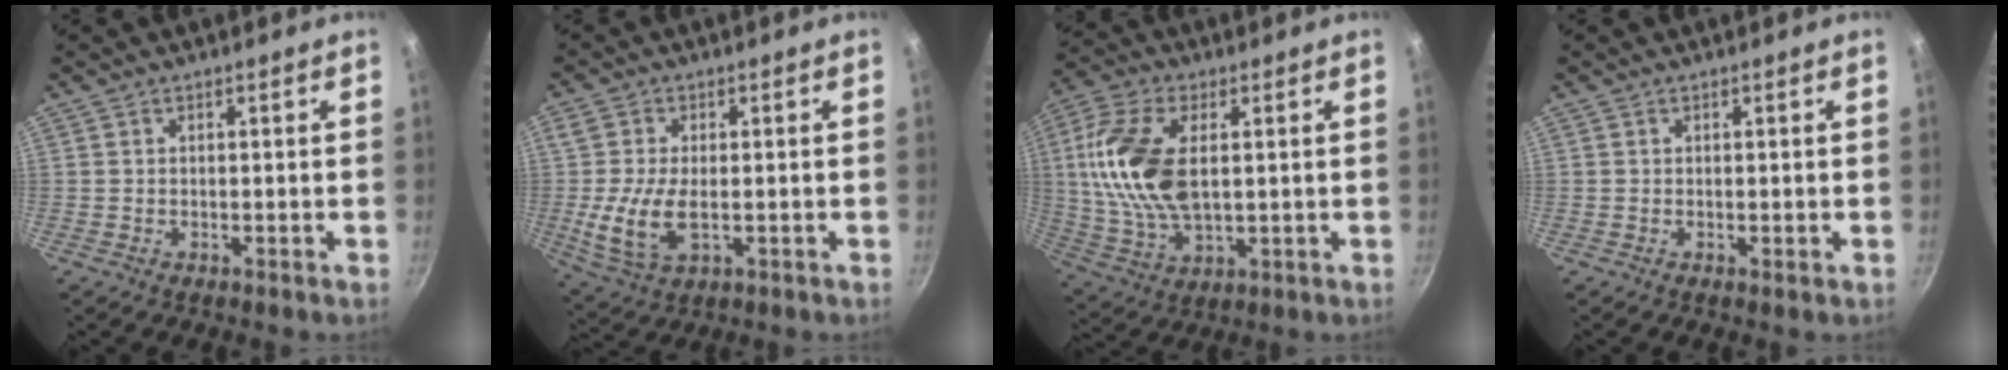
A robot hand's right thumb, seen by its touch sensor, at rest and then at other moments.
{"total": 9.4, "force": [-1.0, 5.0, 7.8], "torque": [-0.167, -0.015, -0.018]}
{"total": 16.5, "force": [2.4, 9.1, 13.6], "torque": [-0.267, -0.001, 0.045]}
{"total": 0.0}